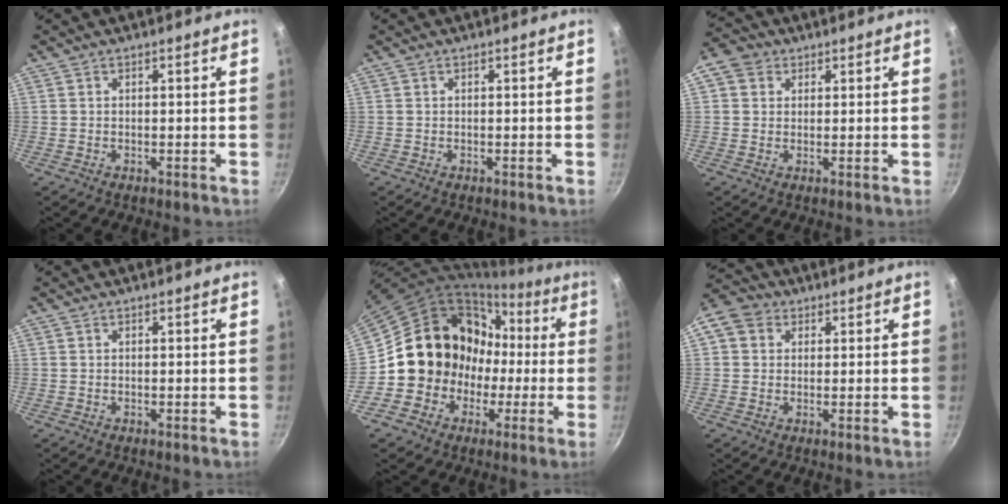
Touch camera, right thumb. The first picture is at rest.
{"total": 0.0}
{"total": 4.9, "force": [1.7, 4.1, 2.0], "torque": [-0.014, 0.004, 0.019]}
{"total": 0.0}
{"total": 15.7, "force": [-1.2, 14.5, 5.9], "torque": [-0.053, 0.058, -0.018]}
{"total": 8.4, "force": [2.4, 7.0, 3.9], "torque": [-0.063, 0.017, 0.028]}